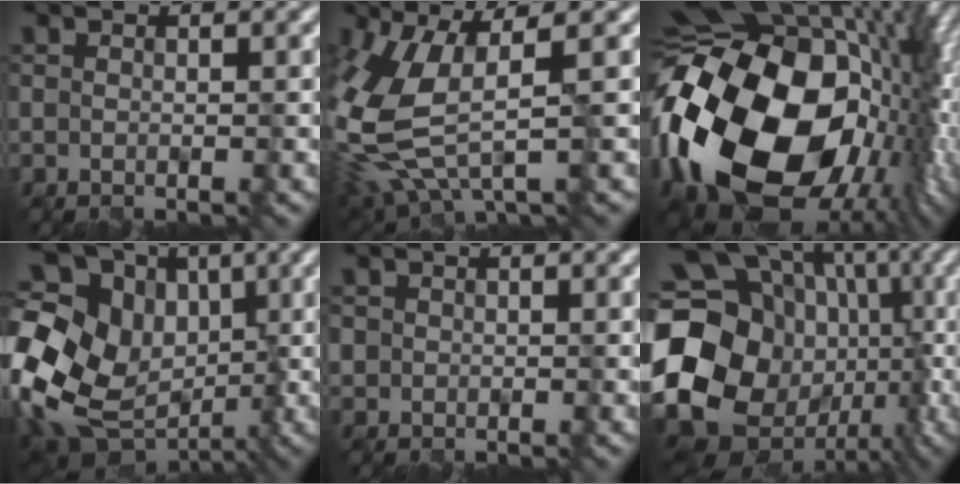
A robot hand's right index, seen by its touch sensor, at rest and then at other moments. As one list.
[{"total": 7.9, "force": [-0.8, 3.4, 7.1], "torque": [-0.186, -0.019, -0.009]}, {"total": 21.2, "force": [-1.0, 14.7, 15.3], "torque": [-0.327, -0.032, 0.004]}, {"total": 17.1, "force": [-2.3, 13.4, 10.4], "torque": [-0.215, 0.017, -0.033]}, {"total": 0.8, "force": [0.1, 0.8, 0.0], "torque": [0.005, -0.003, 0.005]}, {"total": 22.1, "force": [-2.1, 18.6, 11.8], "torque": [-0.228, 0.000, -0.063]}]